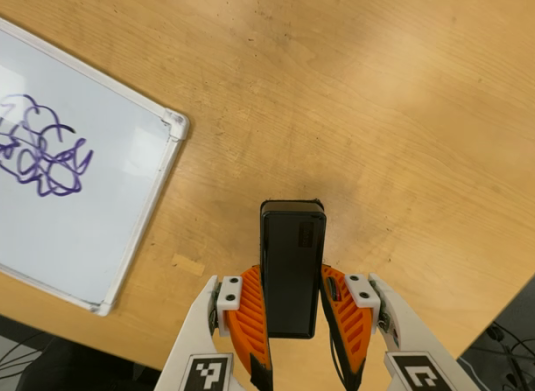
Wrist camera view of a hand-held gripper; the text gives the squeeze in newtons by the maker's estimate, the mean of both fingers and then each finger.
{"total": 4.3, "left": 2.6, "right": 5.9}